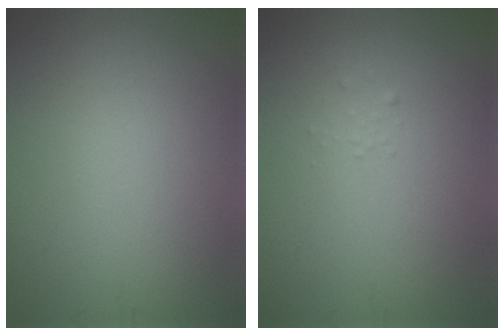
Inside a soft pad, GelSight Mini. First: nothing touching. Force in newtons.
{"total": 0.7, "press": 0.7, "slide": 0.1}